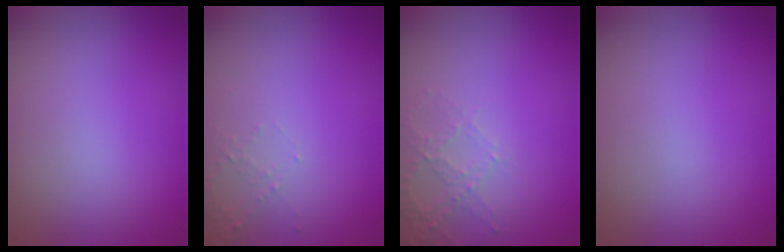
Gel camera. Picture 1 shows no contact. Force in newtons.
{"total": 1.1, "press": 1.0, "slide": 0.4}
{"total": 2.2, "press": 2.1, "slide": 0.6}
{"total": 0.0}